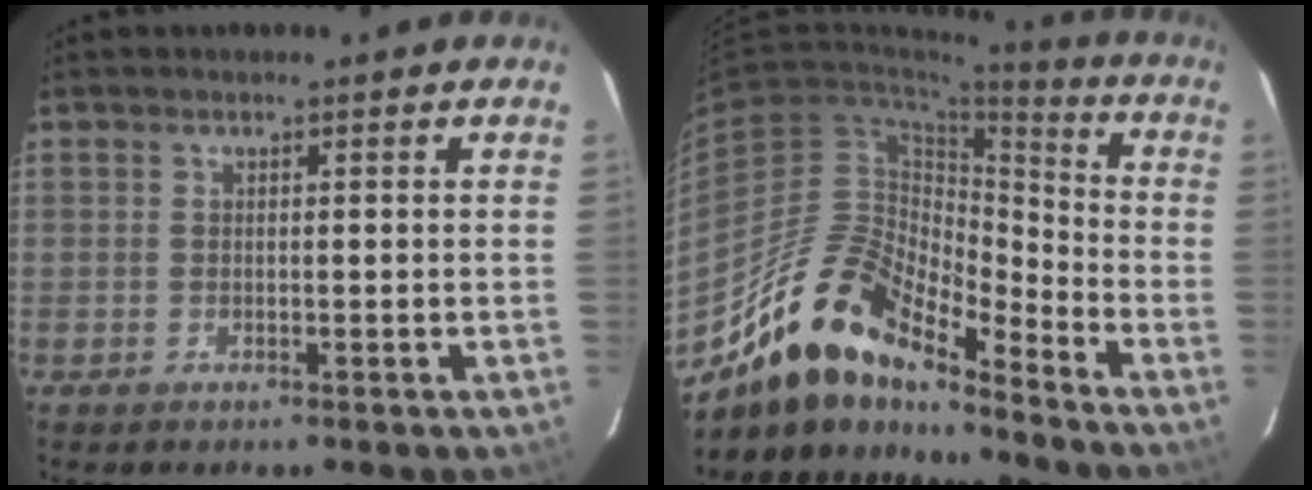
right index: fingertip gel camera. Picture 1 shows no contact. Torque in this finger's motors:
{"motor_torque": [0.44, -0.62, 0.95, 0.20]}